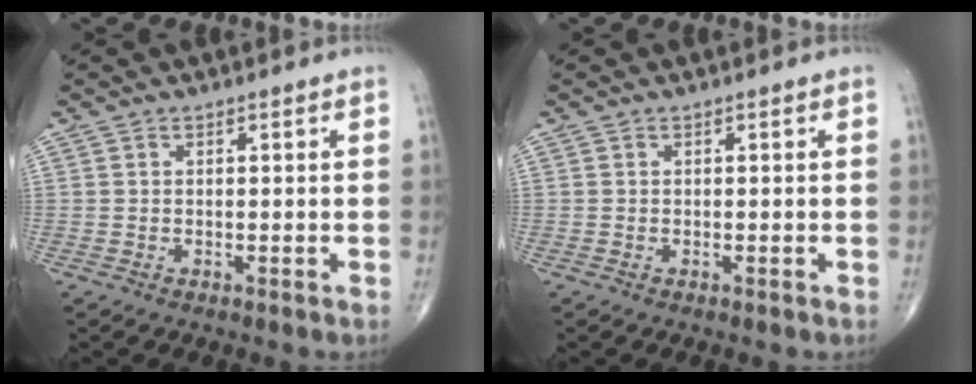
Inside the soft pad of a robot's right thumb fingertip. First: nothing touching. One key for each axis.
{"total": 0.0}